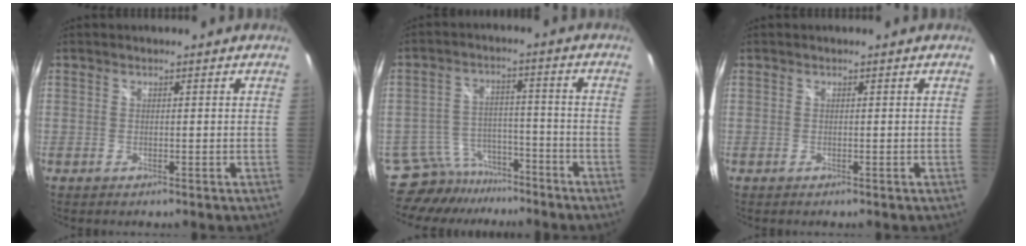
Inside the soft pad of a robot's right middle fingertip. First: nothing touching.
{"total": 10.9, "force": [-9.7, 4.8, 1.4], "torque": [-0.051, 0.019, -0.146]}
{"total": 0.0}